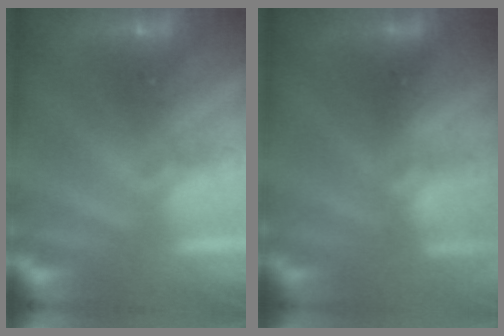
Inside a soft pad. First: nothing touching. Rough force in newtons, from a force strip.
{"total": 2.7}